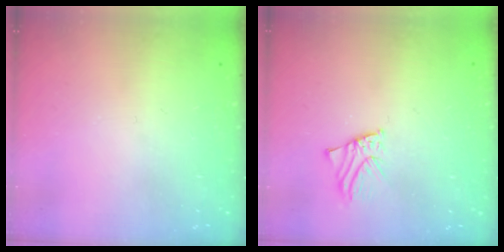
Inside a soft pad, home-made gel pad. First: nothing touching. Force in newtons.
{"total": 1.9, "press": 1.9, "slide": 0.1}